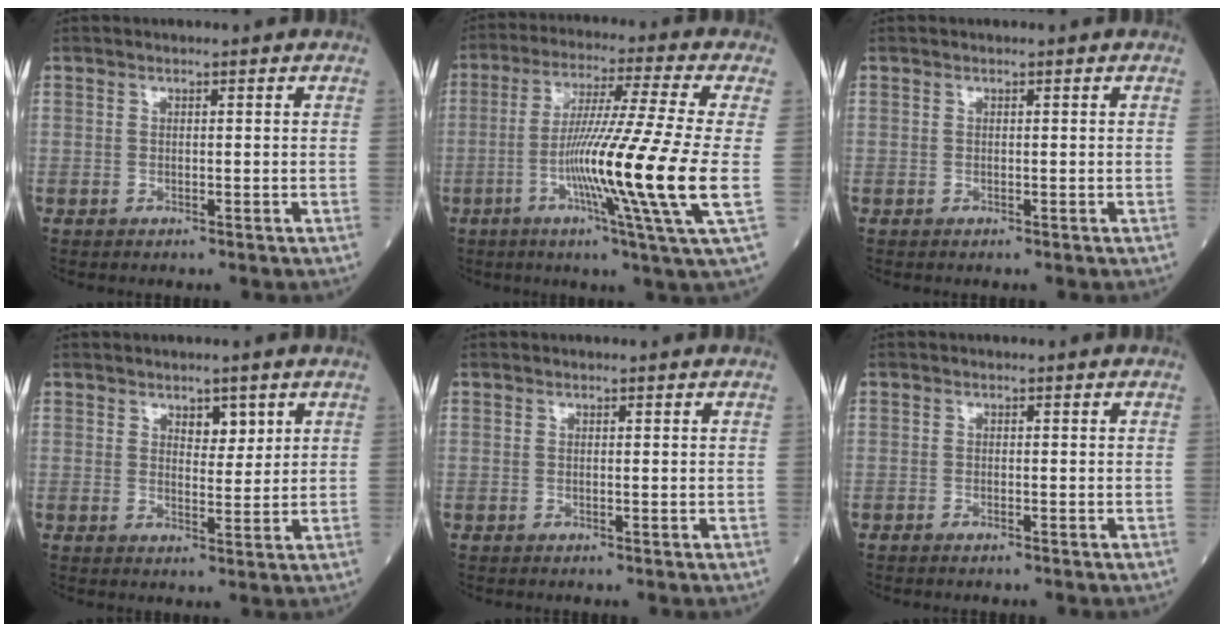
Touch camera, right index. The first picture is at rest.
{"total": 16.4, "force": [-3.1, -2.7, 15.8], "torque": [-0.288, -0.025, -0.066]}
{"total": 0.0}
{"total": 3.2, "force": [1.8, 1.6, 2.1], "torque": [-0.027, -0.001, 0.029]}
{"total": 0.0}
{"total": 0.6, "force": [-0.5, 0.1, 0.4], "torque": [-0.012, -0.001, -0.008]}